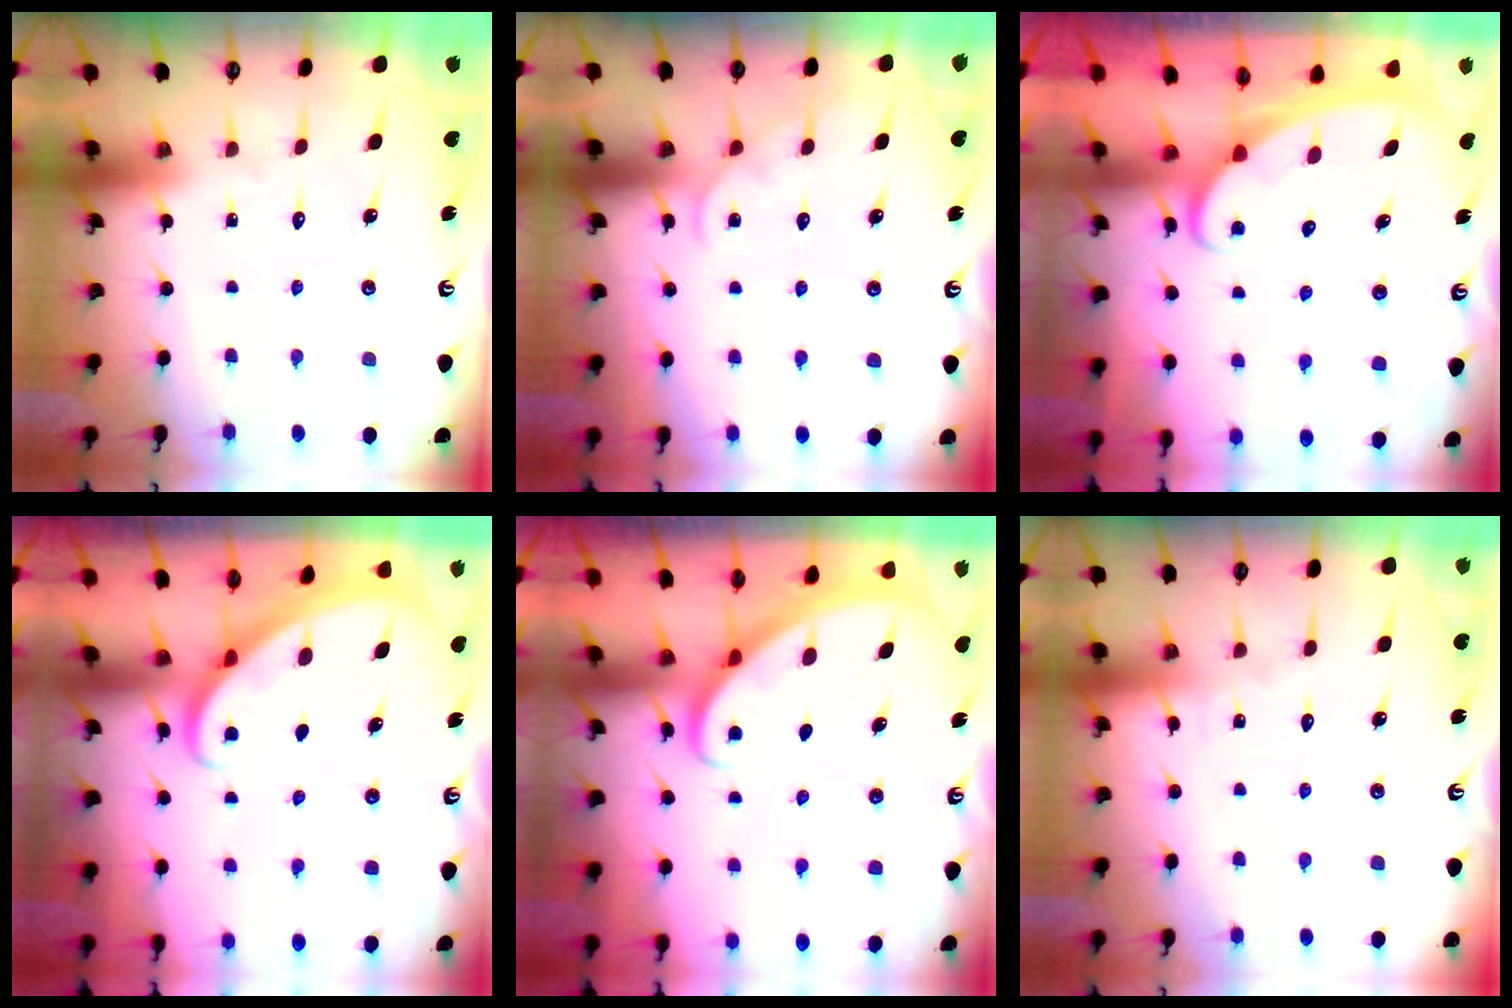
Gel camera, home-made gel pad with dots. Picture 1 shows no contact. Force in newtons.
{"total": 6.2, "press": 6.2, "slide": 0.4}
{"total": 2.5, "press": 2.5, "slide": 0.3}
{"total": 2.6, "press": 2.6, "slide": 0.2}
{"total": 2.7, "press": 2.7, "slide": 0.2}
{"total": 3.1, "press": 3.1, "slide": 0.3}